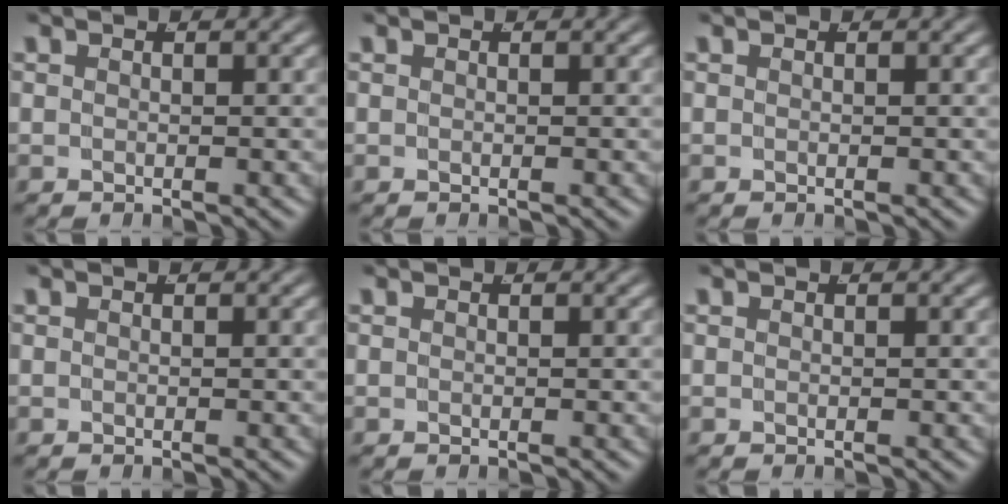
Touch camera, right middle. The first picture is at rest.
{"total": 0.0}
{"total": 0.0}
{"total": 0.0}
{"total": 0.0}
{"total": 0.0}